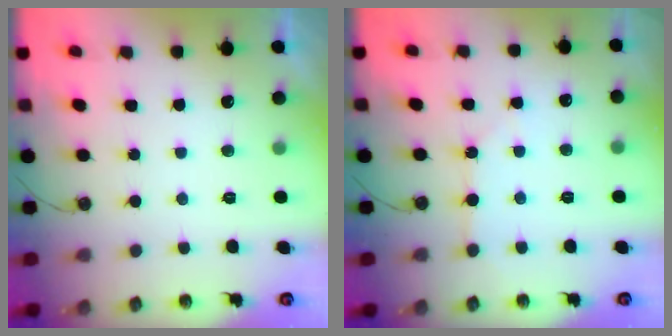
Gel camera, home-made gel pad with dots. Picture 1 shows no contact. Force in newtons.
{"total": 3.5, "press": 3.5, "slide": 0.3}